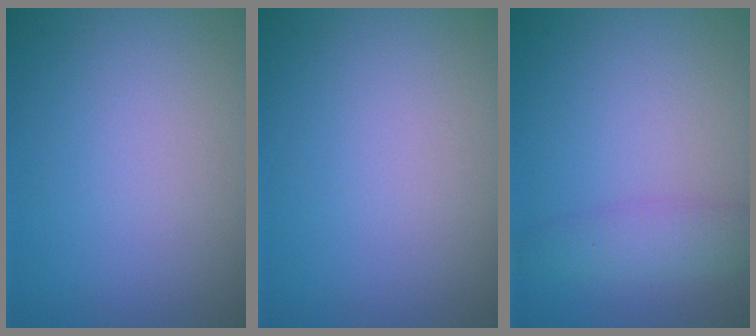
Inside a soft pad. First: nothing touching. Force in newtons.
{"total": 0.0}
{"total": 2.8, "press": 2.8, "slide": 0.1}